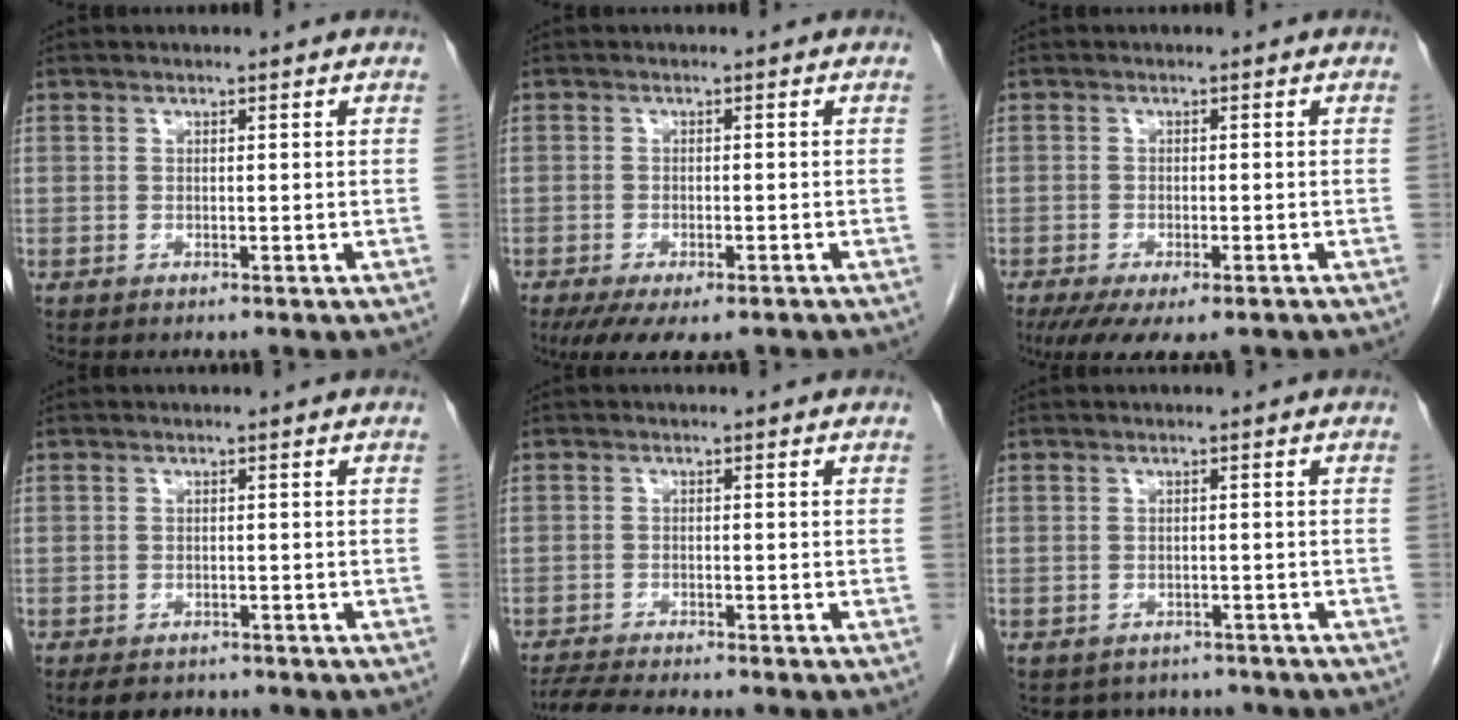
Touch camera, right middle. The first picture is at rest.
{"total": 9.6, "force": [-6.9, 3.4, 5.8], "torque": [-0.087, -0.013, -0.102]}
{"total": 9.4, "force": [-6.6, 3.2, 5.8], "torque": [-0.090, -0.015, -0.100]}
{"total": 4.1, "force": [-3.4, 1.9, 1.4], "torque": [-0.022, -0.004, -0.044]}
{"total": 7.1, "force": [-6.4, 0.2, 3.0], "torque": [-0.051, -0.017, -0.104]}
{"total": 5.1, "force": [-4.4, 2.5, 0.2], "torque": [0.003, 0.010, -0.051]}